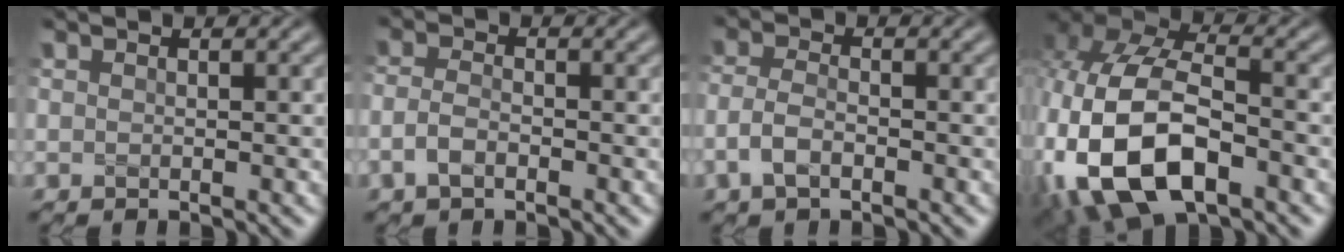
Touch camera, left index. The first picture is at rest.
{"total": 2.1, "force": [-1.0, 1.1, 1.4], "torque": [-0.030, 0.002, -0.027]}
{"total": 2.5, "force": [-1.2, 1.3, 1.8], "torque": [-0.038, 0.004, -0.032]}
{"total": 12.9, "force": [-3.8, 7.8, 9.5], "torque": [-0.221, -0.024, -0.063]}